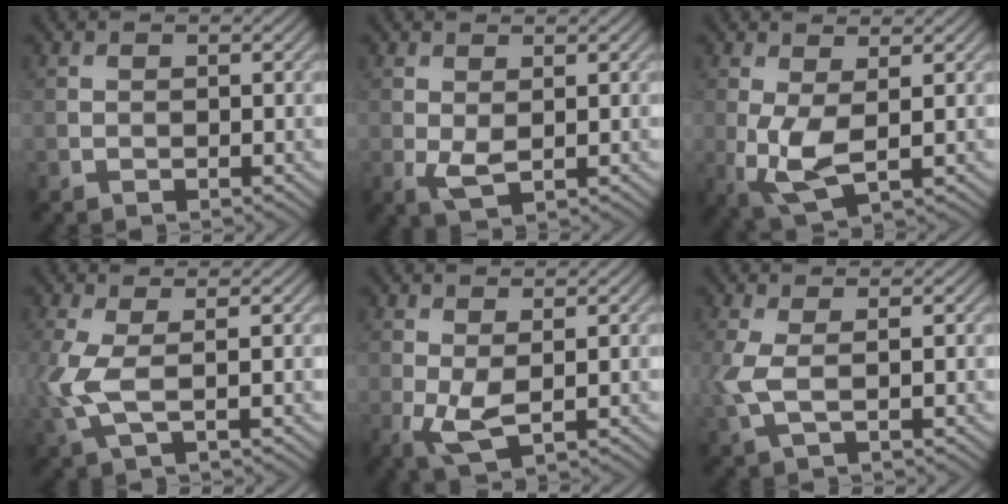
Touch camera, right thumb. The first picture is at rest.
{"total": 2.4, "force": [0.1, 1.1, 2.1], "torque": [-0.052, -0.005, 0.008]}
{"total": 5.1, "force": [-0.1, 2.1, 4.6], "torque": [-0.116, -0.006, 0.001]}
{"total": 5.0, "force": [0.3, 1.7, 4.6], "torque": [-0.127, 0.000, 0.001]}
{"total": 3.8, "force": [0.1, 1.7, 3.4], "torque": [-0.088, -0.007, 0.005]}
{"total": 3.4, "force": [0.5, 1.1, 3.2], "torque": [-0.088, 0.002, 0.007]}